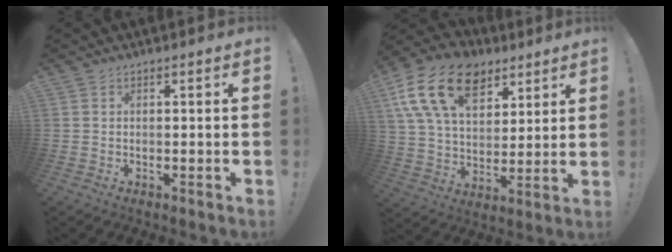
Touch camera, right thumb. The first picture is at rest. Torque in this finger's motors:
{"motor_torque": [-0.88, 2.00, 0.82, 0.12, 0.35]}